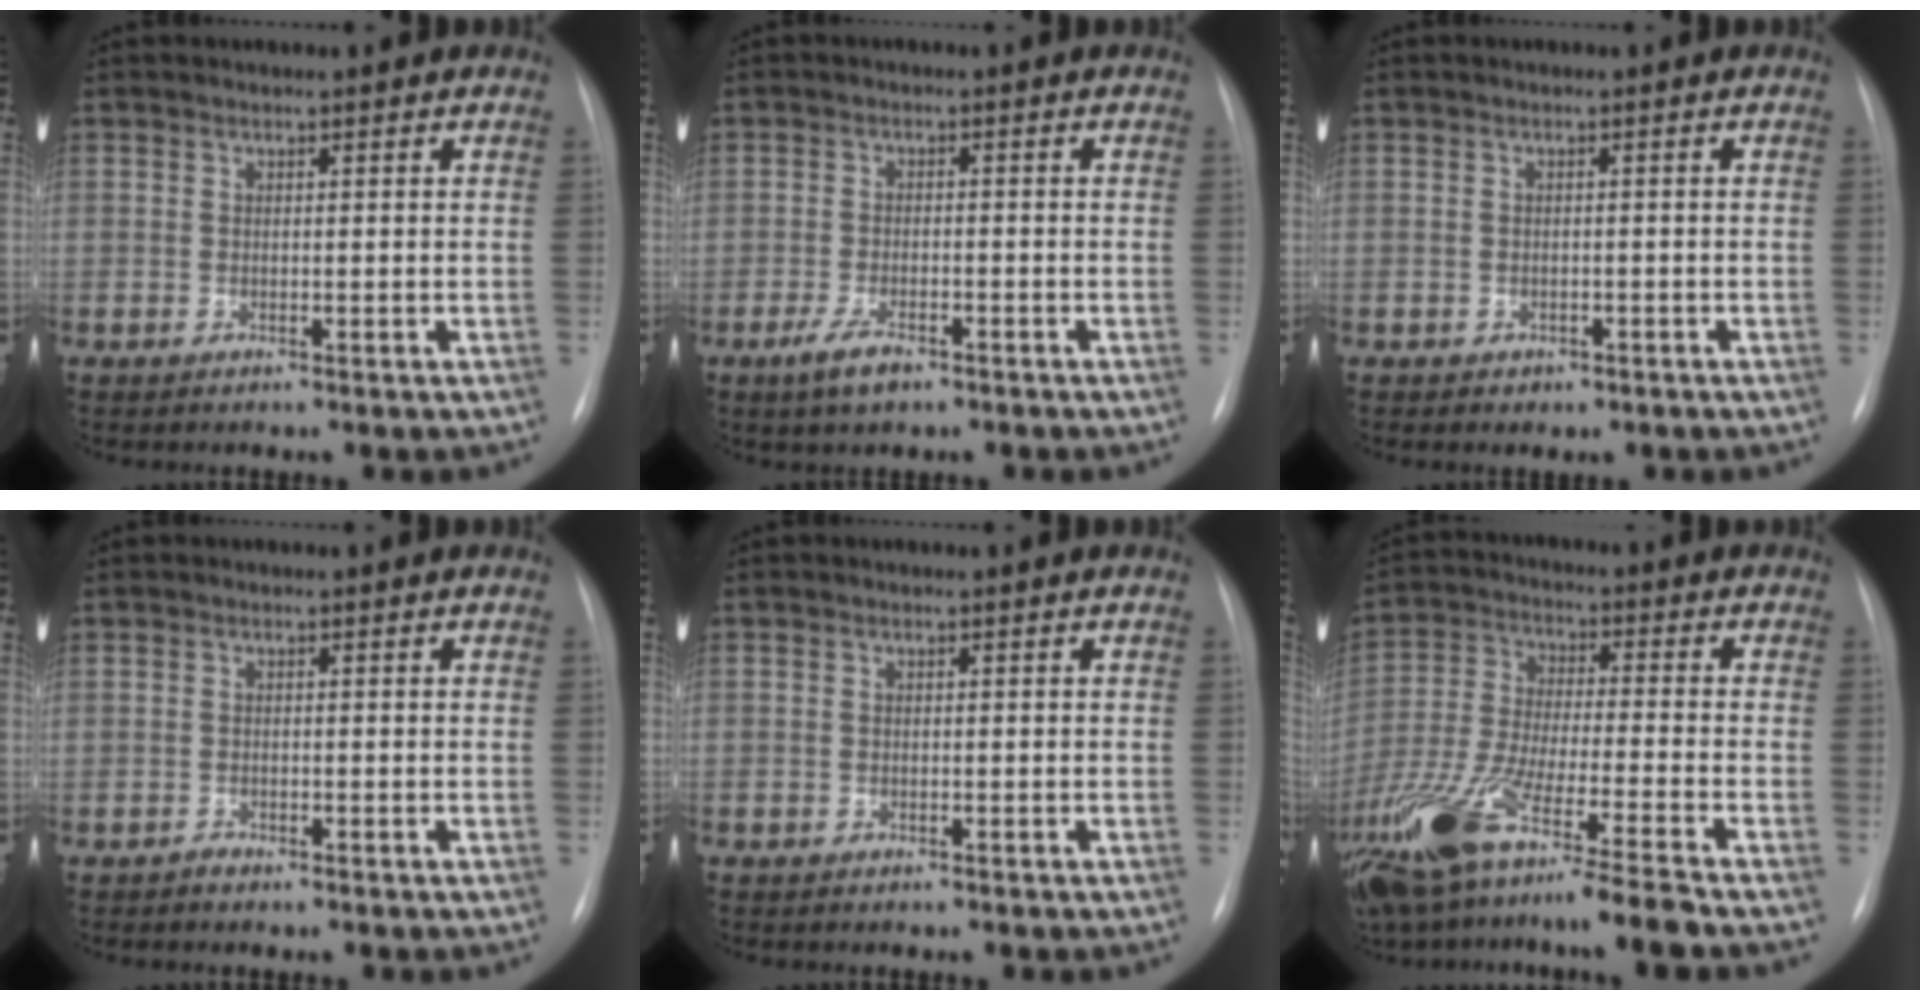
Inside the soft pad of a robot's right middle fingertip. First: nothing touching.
{"total": 3.9, "force": [-2.6, 1.4, 2.6], "torque": [-0.060, -0.004, -0.044]}
{"total": 1.3, "force": [-0.8, 1.0, 0.4], "torque": [-0.009, 0.002, -0.005]}
{"total": 0.8, "force": [-0.7, 0.3, 0.1], "torque": [-0.003, 0.000, -0.013]}
{"total": 0.7, "force": [-0.6, 0.5, 0.2], "torque": [-0.005, 0.002, -0.008]}
{"total": 16.9, "force": [-12.4, -0.3, 11.5], "torque": [-0.242, -0.051, -0.225]}